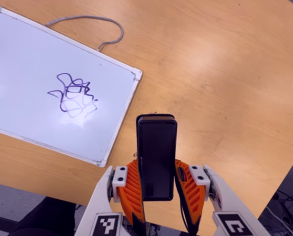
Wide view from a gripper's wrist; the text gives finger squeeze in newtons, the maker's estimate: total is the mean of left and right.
{"total": 5.0, "left": 3.7, "right": 6.2}